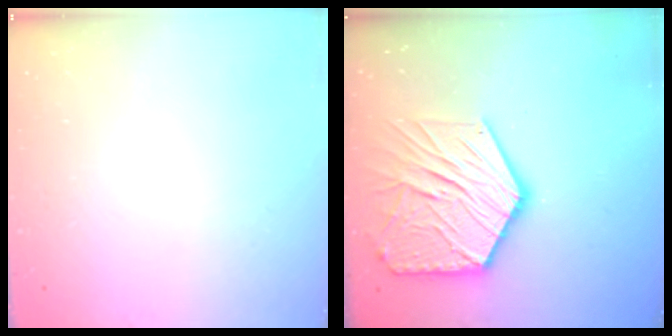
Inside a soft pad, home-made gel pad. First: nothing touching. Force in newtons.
{"total": 19.6, "press": 19.5, "slide": 1.8}